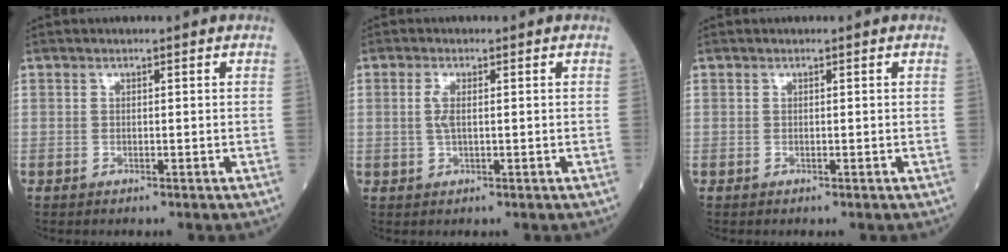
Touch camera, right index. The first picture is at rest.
{"total": 2.2, "force": [0.3, 0.3, 2.1], "torque": [-0.052, -0.002, 0.006]}
{"total": 0.0}